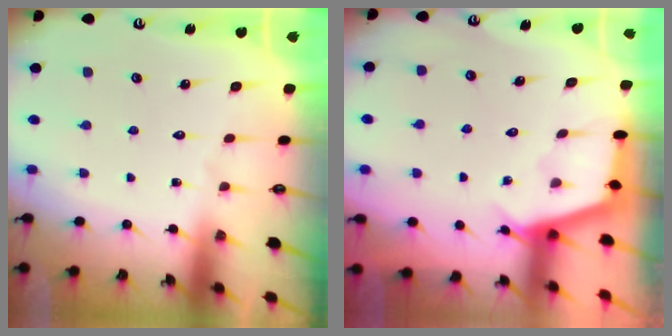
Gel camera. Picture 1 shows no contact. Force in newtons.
{"total": 2.9, "press": 2.9, "slide": 0.3}